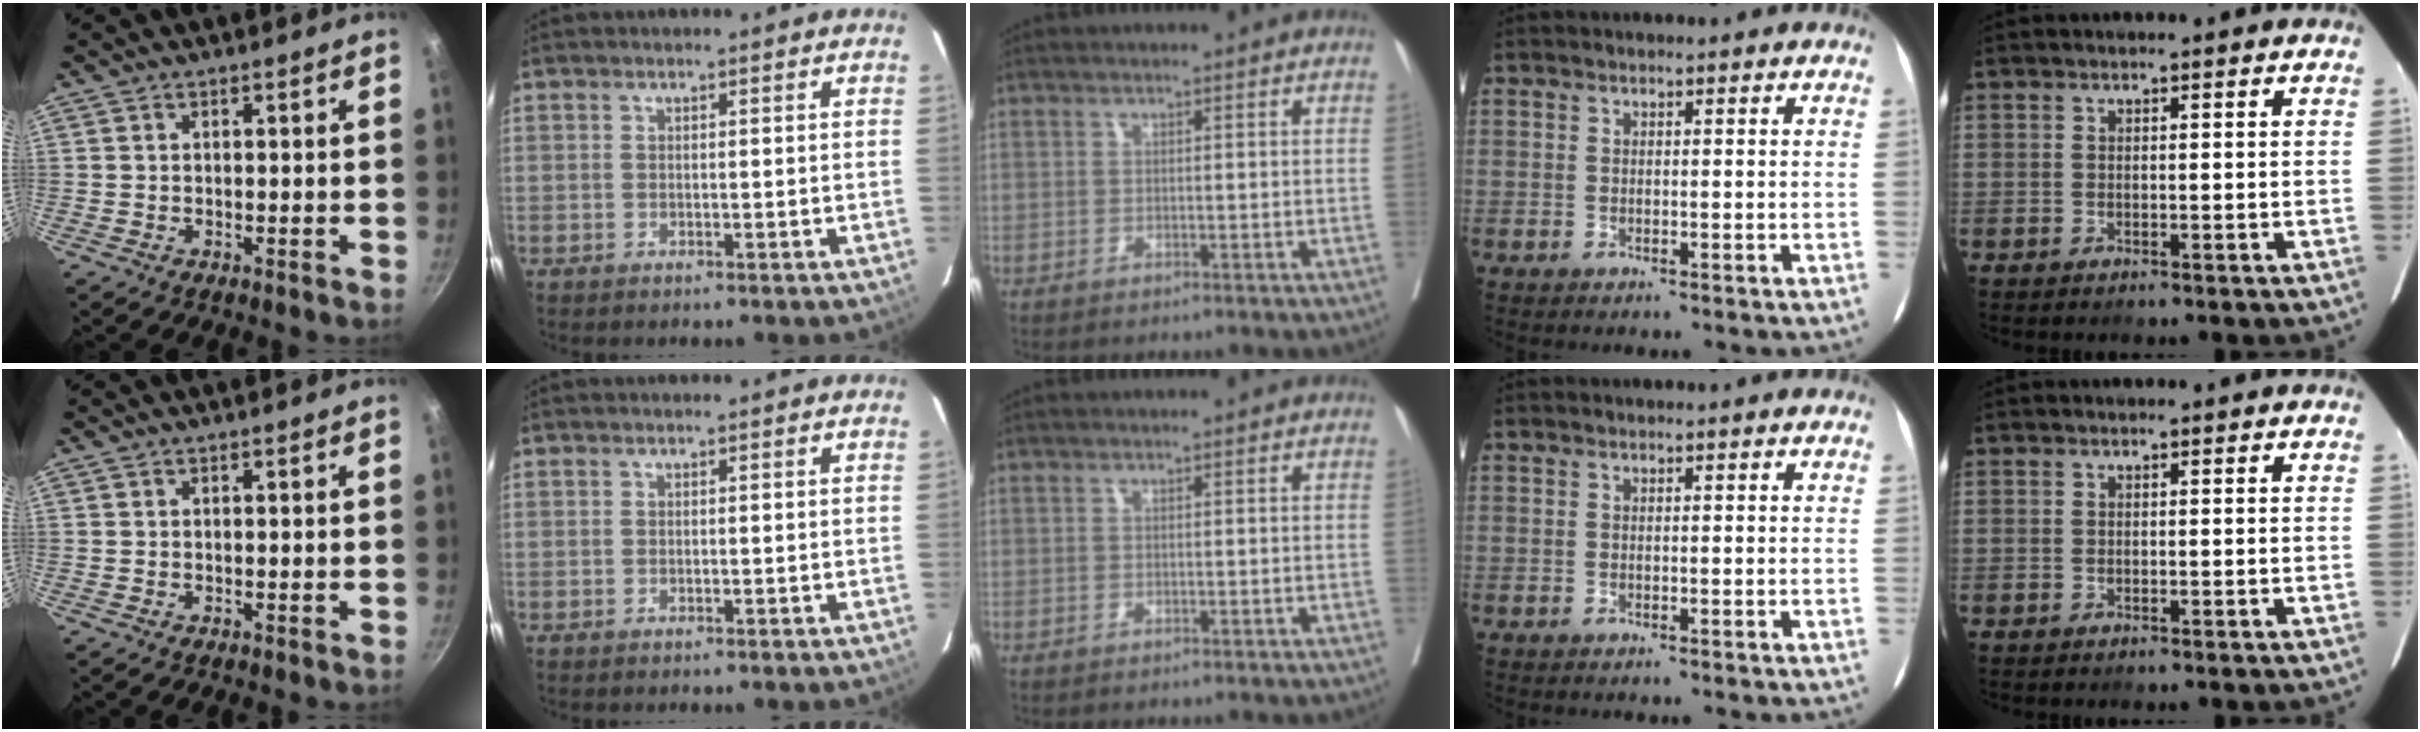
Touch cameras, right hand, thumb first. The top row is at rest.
{}